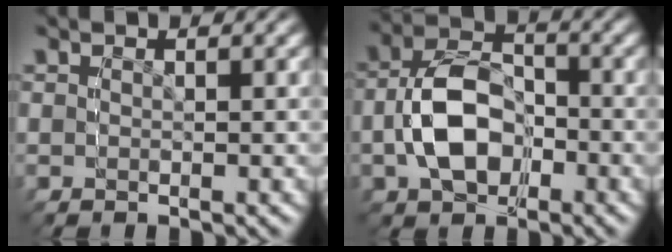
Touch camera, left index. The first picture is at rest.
{"total": 4.9, "force": [-2.4, 4.0, 1.3], "torque": [-0.053, -0.028, -0.028]}